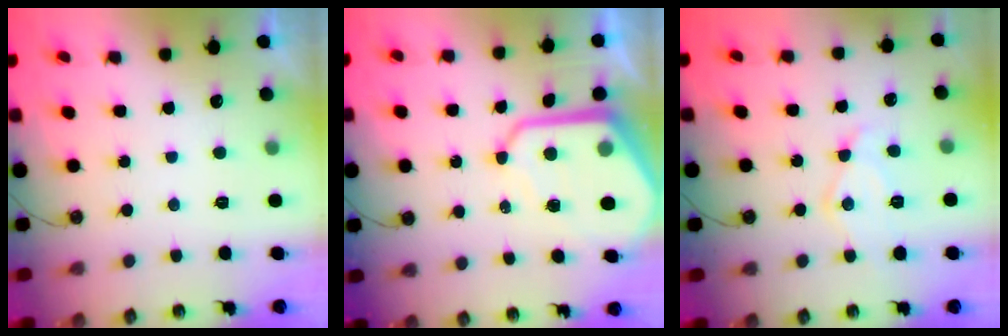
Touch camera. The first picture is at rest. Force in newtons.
{"total": 15.0, "press": 14.9, "slide": 1.3}
{"total": 11.7, "press": 11.7, "slide": 0.8}